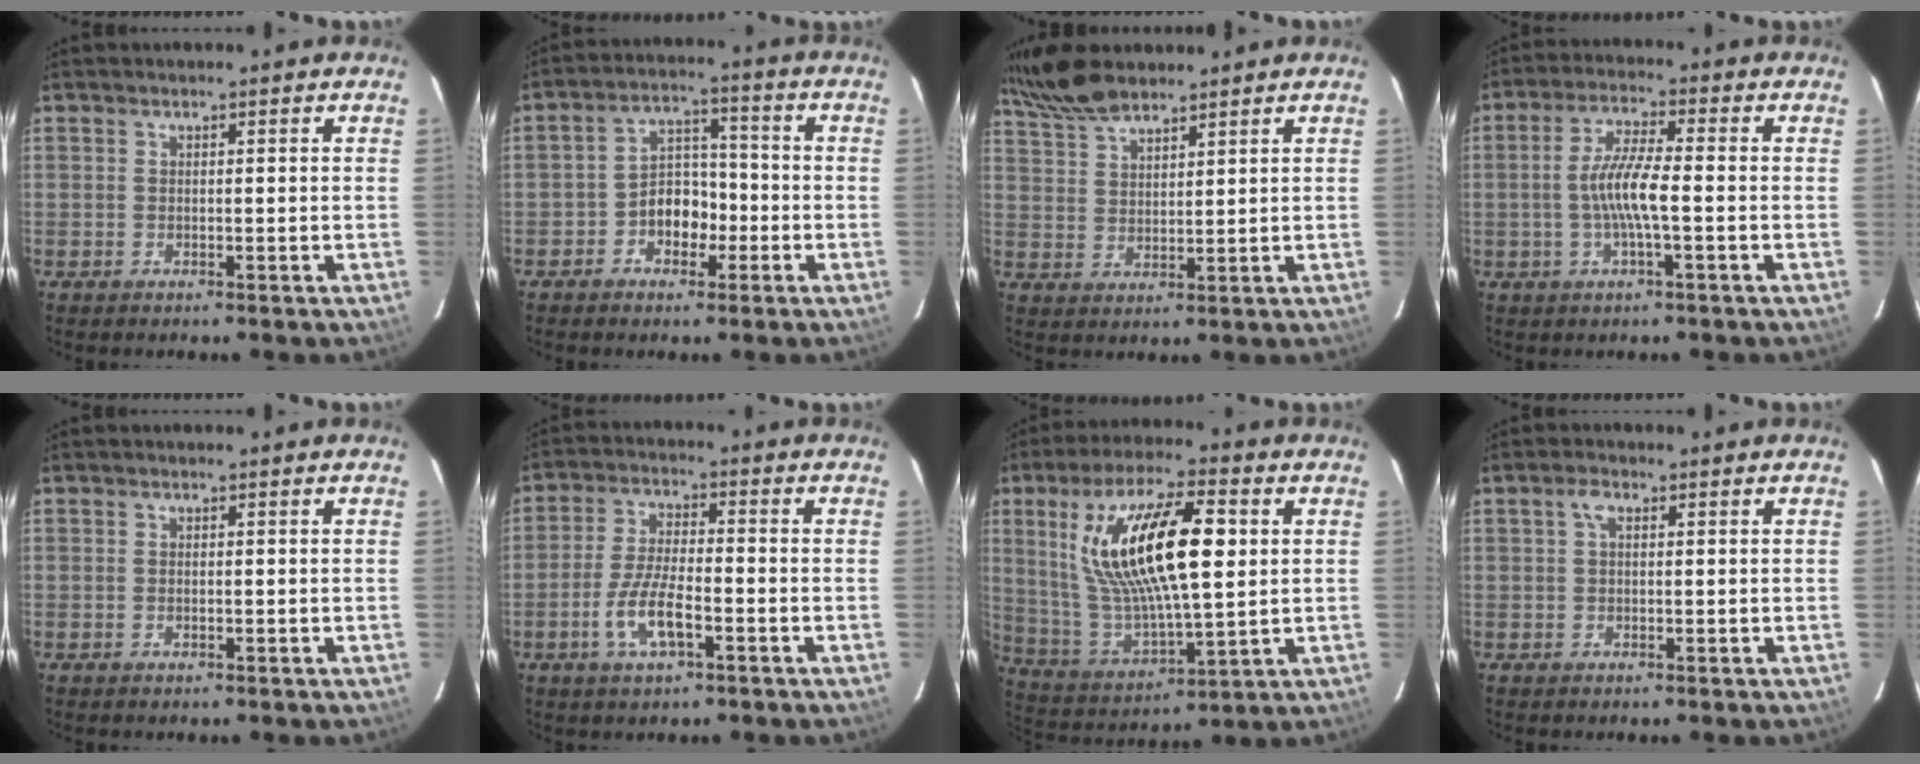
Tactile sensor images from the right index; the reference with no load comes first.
{"total": 6.6, "force": [-2.8, 4.9, 3.5], "torque": [-0.059, 0.023, -0.045]}
{"total": 8.8, "force": [7.5, 2.2, 4.1], "torque": [-0.091, 0.024, 0.146]}
{"total": 7.4, "force": [-1.3, 0.7, 7.2], "torque": [-0.145, 0.003, -0.026]}
{"total": 0.5, "force": [-0.1, 0.3, 0.4], "torque": [-0.007, 0.002, -0.003]}
{"total": 8.4, "force": [-3.5, 2.6, 7.2], "torque": [-0.149, 0.000, -0.066]}
{"total": 21.3, "force": [5.6, 6.8, 19.4], "torque": [-0.369, 0.008, 0.116]}
{"total": 1.9, "force": [0.6, 1.0, 1.5], "torque": [-0.030, 0.008, 0.009]}